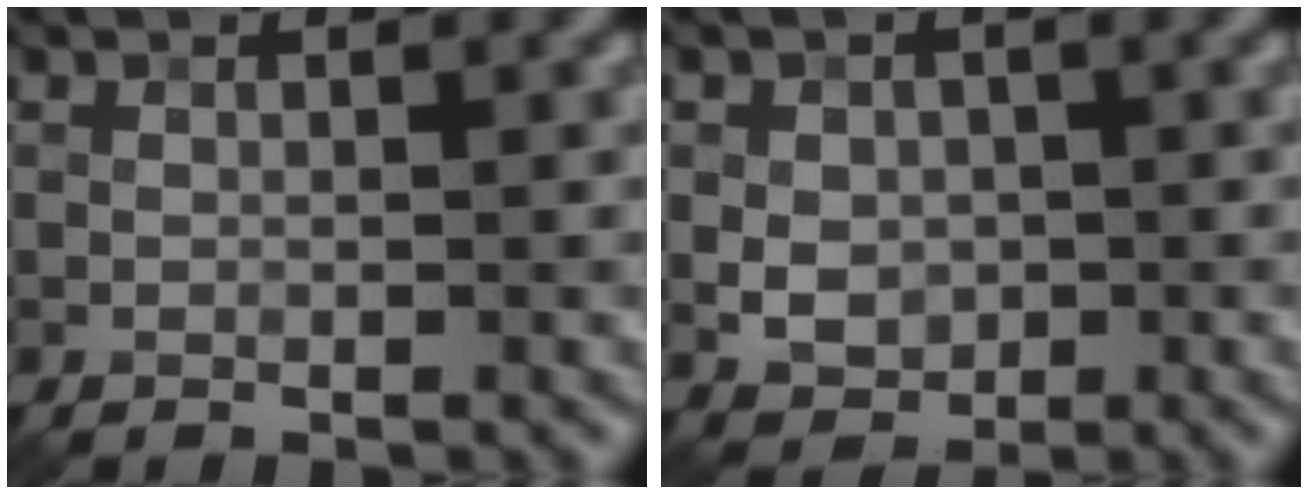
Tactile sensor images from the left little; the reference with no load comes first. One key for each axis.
{"total": 2.9, "fx": -0.2, "fy": 2.3, "fz": 1.7, "tx": -0.026, "ty": -0.002, "tz": -0.007}